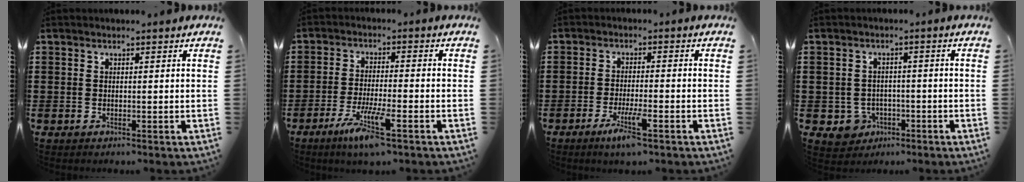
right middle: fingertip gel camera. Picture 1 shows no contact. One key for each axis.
{"total": 6.6, "fx": -4.1, "fy": 0.6, "fz": 5.1, "tx": -0.106, "ty": -0.016, "tz": -0.077}
{"total": 4.2, "fx": -2.3, "fy": 0.5, "fz": 3.5, "tx": -0.069, "ty": -0.009, "tz": -0.041}
{"total": 3.4, "fx": -1.8, "fy": 2.8, "fz": 0.7, "tx": -0.031, "ty": -0.002, "tz": -0.036}